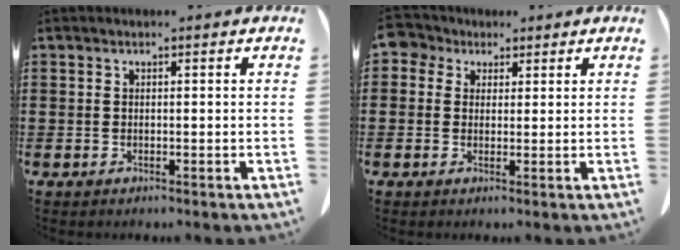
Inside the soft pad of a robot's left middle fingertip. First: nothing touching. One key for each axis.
{"total": 3.1, "fx": 1.8, "fy": 2.4, "fz": 0.7, "tx": -0.029, "ty": 0.011, "tz": 0.032}